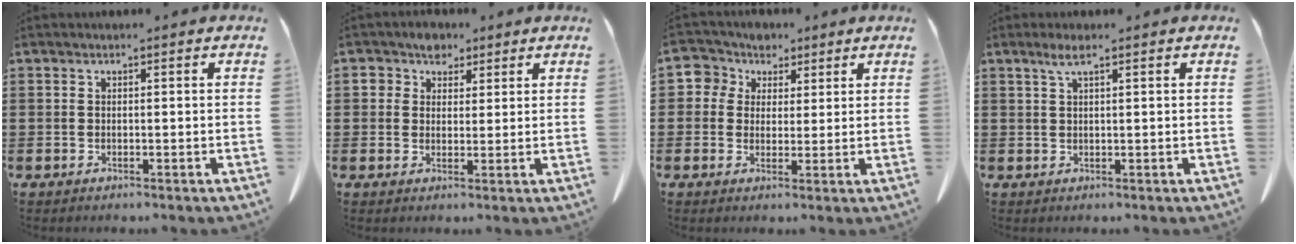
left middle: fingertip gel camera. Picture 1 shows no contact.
{"total": 4.2, "force": [2.7, 3.1, 1.0], "torque": [-0.028, 0.012, 0.047]}
{"total": 4.9, "force": [2.3, 4.3, 0.7], "torque": [-0.042, 0.002, 0.038]}
{"total": 2.3, "force": [1.3, 0.2, 1.9], "torque": [-0.039, 0.002, 0.022]}